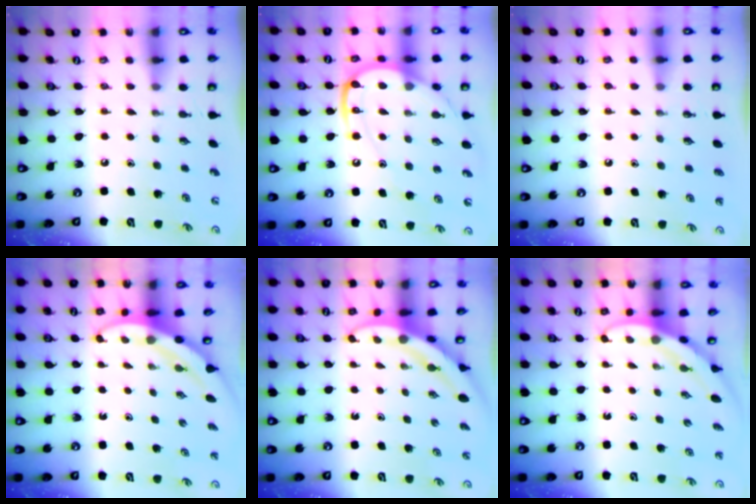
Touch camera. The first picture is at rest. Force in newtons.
{"total": 14.4, "press": 14.3, "slide": 1.3}
{"total": 0.9, "press": 0.9, "slide": 0.0}
{"total": 3.5, "press": 3.5, "slide": 0.1}
{"total": 3.3, "press": 3.3, "slide": 0.3}
{"total": 3.2, "press": 3.2, "slide": 0.1}